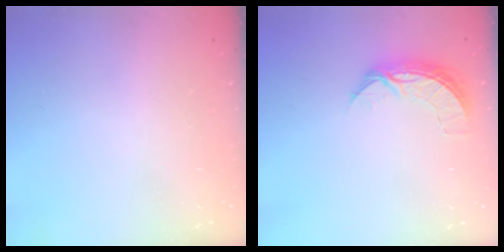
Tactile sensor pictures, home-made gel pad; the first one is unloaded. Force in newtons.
{"total": 7.2, "press": 7.2, "slide": 0.6}